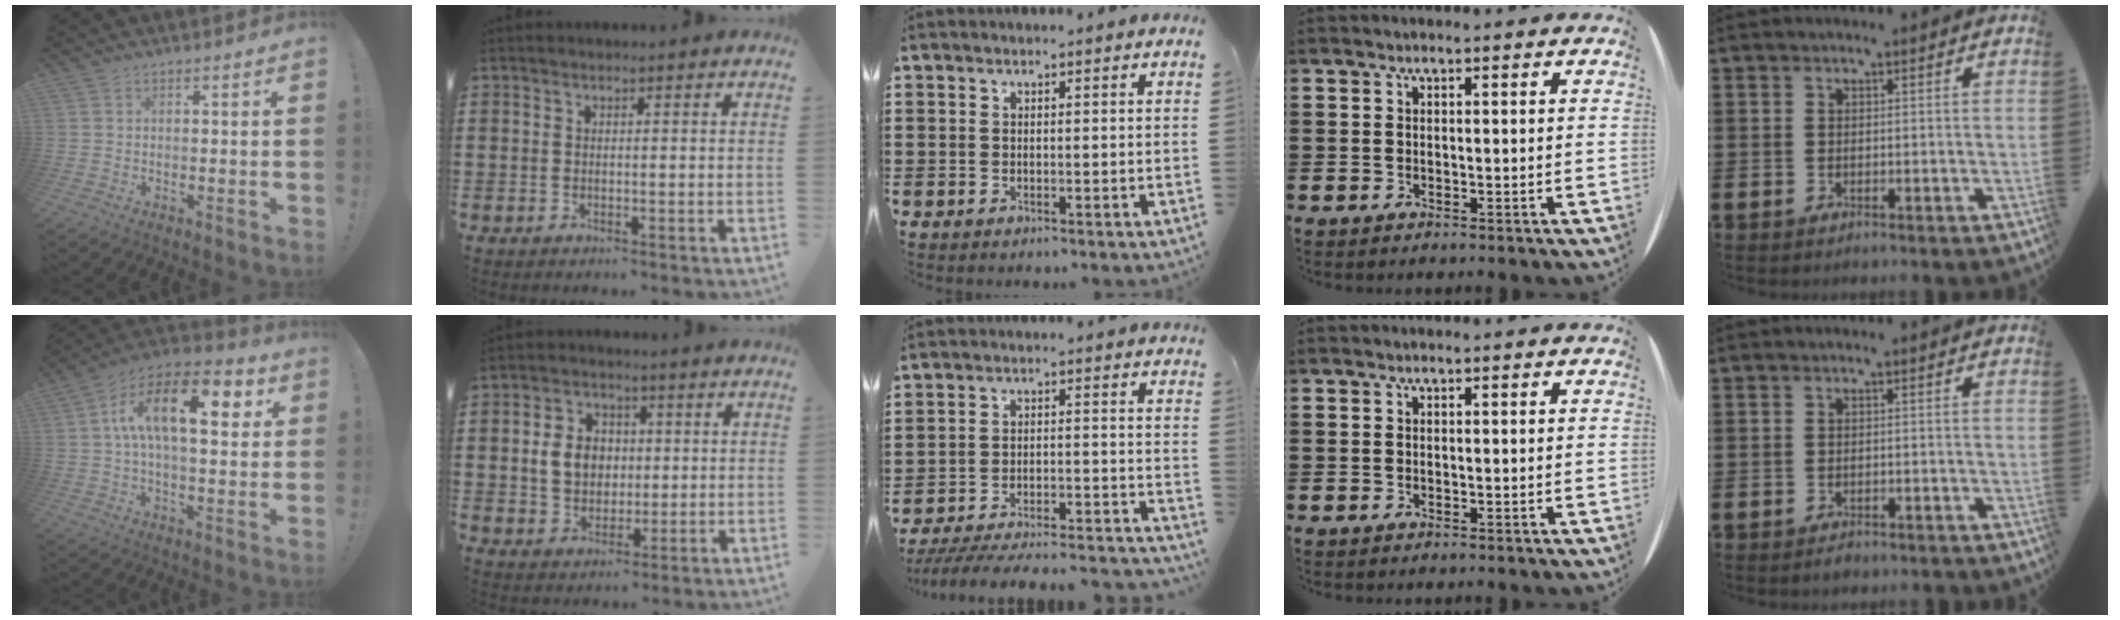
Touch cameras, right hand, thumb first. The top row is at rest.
{"thumb": {"total": 18.6, "force": [4.7, 8.5, 15.9], "torque": [-0.271, -0.001, 0.068]}, "index": {"total": 6.5, "force": [0.5, 5.4, 3.7], "torque": [-0.087, 0.011, 0.004]}, "middle": {"total": 6.1, "force": [-5.8, 0.3, 2.0], "torque": [-0.041, -0.007, -0.116]}, "little": {"total": 0.7, "force": [-0.7, 0.2, 0.1], "torque": [0.004, -0.005, -0.016]}}